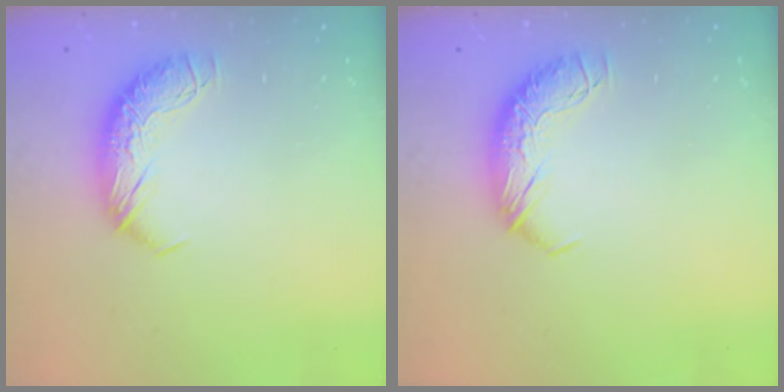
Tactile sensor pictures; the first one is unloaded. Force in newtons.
{"total": 0.0}